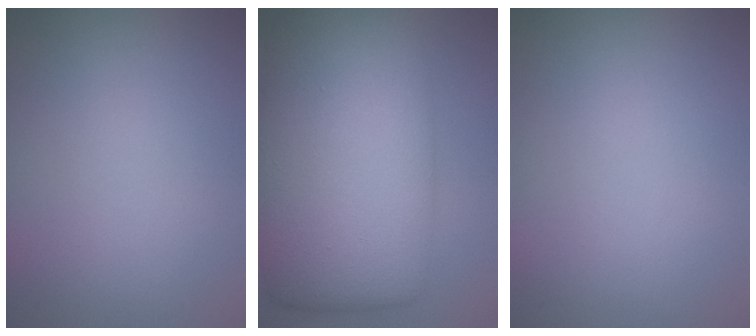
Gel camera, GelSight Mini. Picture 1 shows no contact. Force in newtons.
{"total": 14.3, "press": 14.3, "slide": 0.1}
{"total": 0.0}